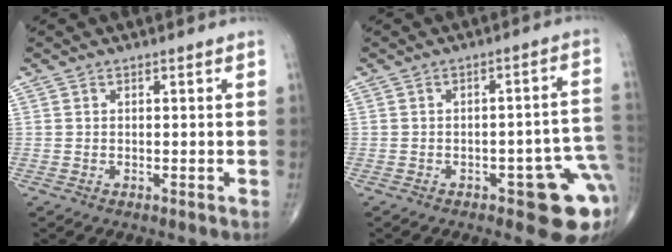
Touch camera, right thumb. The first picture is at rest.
{"total": 12.4, "force": [-4.5, 4.2, 10.8], "torque": [-0.087, 0.027, -0.046]}